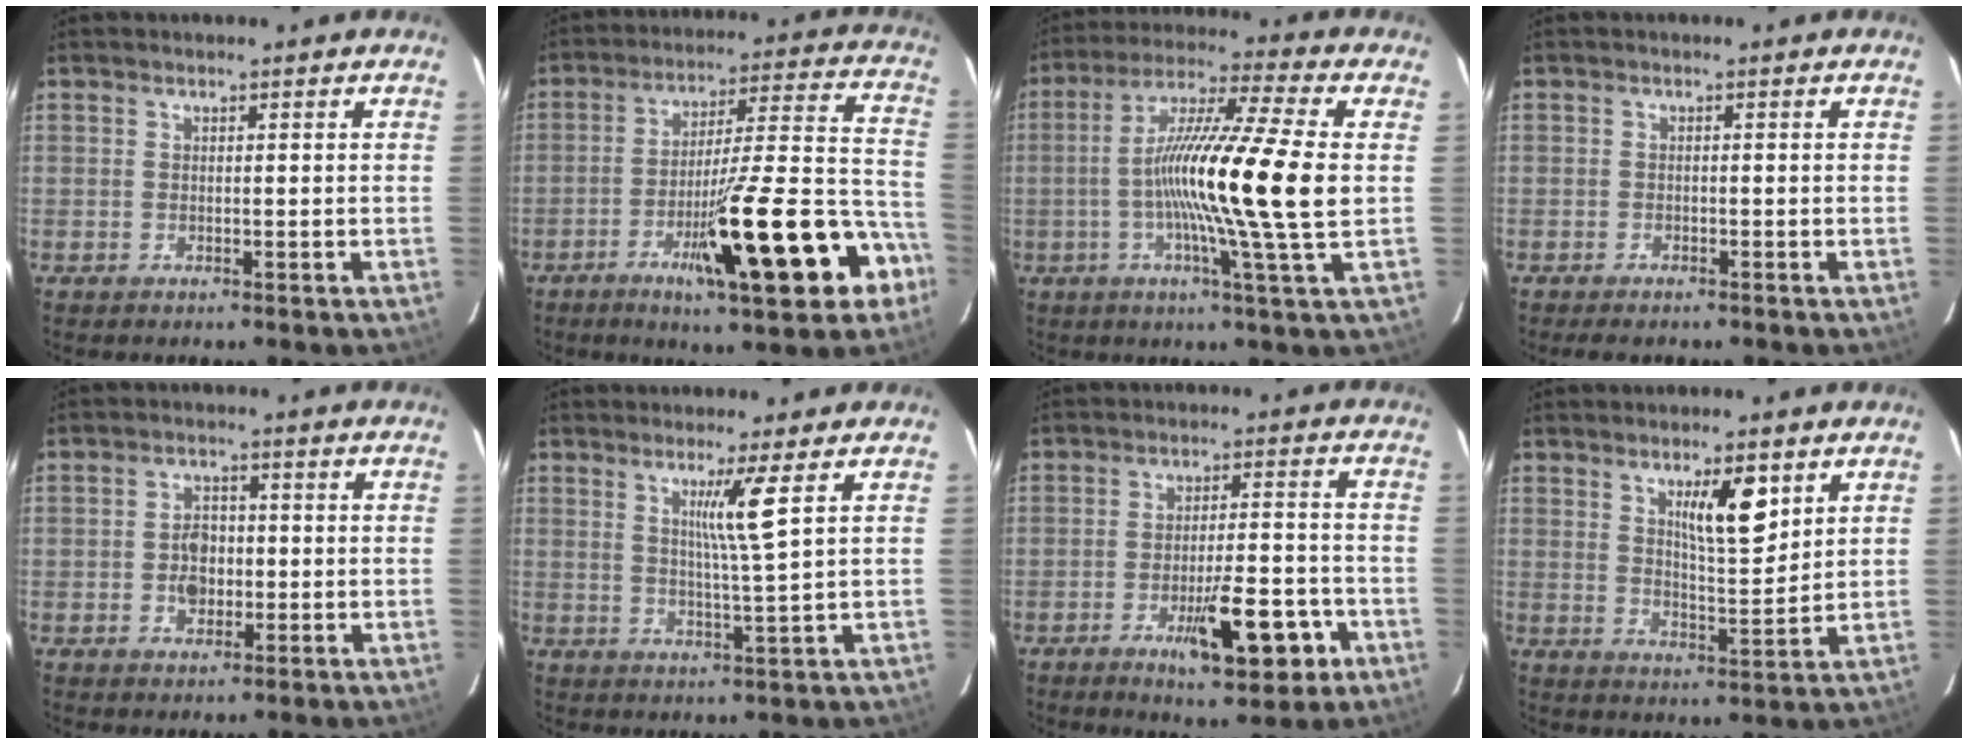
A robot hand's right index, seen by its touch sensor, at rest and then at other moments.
{"total": 20.5, "force": [-9.3, 1.9, 18.2], "torque": [-0.239, 0.004, -0.134]}
{"total": 17.6, "force": [-0.8, -1.4, 17.5], "torque": [-0.307, -0.006, -0.031]}
{"total": 2.3, "force": [-1.9, 0.8, 0.9], "torque": [-0.017, -0.004, -0.024]}
{"total": 4.1, "force": [-0.6, 2.9, 2.9], "torque": [-0.052, 0.006, -0.009]}
{"total": 5.4, "force": [2.2, -1.6, 4.6], "torque": [-0.083, -0.015, 0.041]}
{"total": 10.9, "force": [-5.0, 2.5, 9.3], "torque": [-0.133, -0.002, -0.069]}
{"total": 7.6, "force": [3.8, 1.6, 6.4], "torque": [-0.105, -0.006, 0.065]}